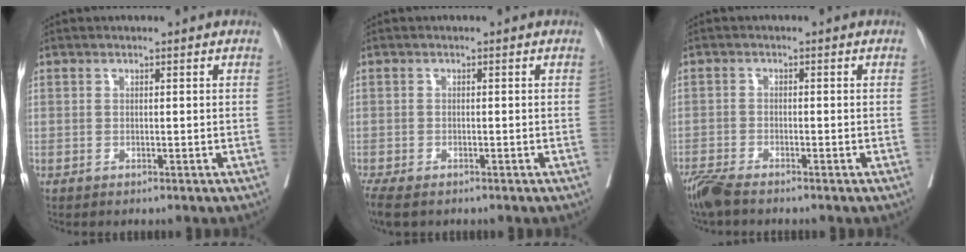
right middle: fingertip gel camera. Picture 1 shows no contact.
{"total": 5.3, "force": [-3.9, 2.2, 2.9], "torque": [-0.058, -0.015, -0.065]}
{"total": 3.9, "force": [-3.3, 0.4, 2.0], "torque": [-0.043, -0.012, -0.062]}